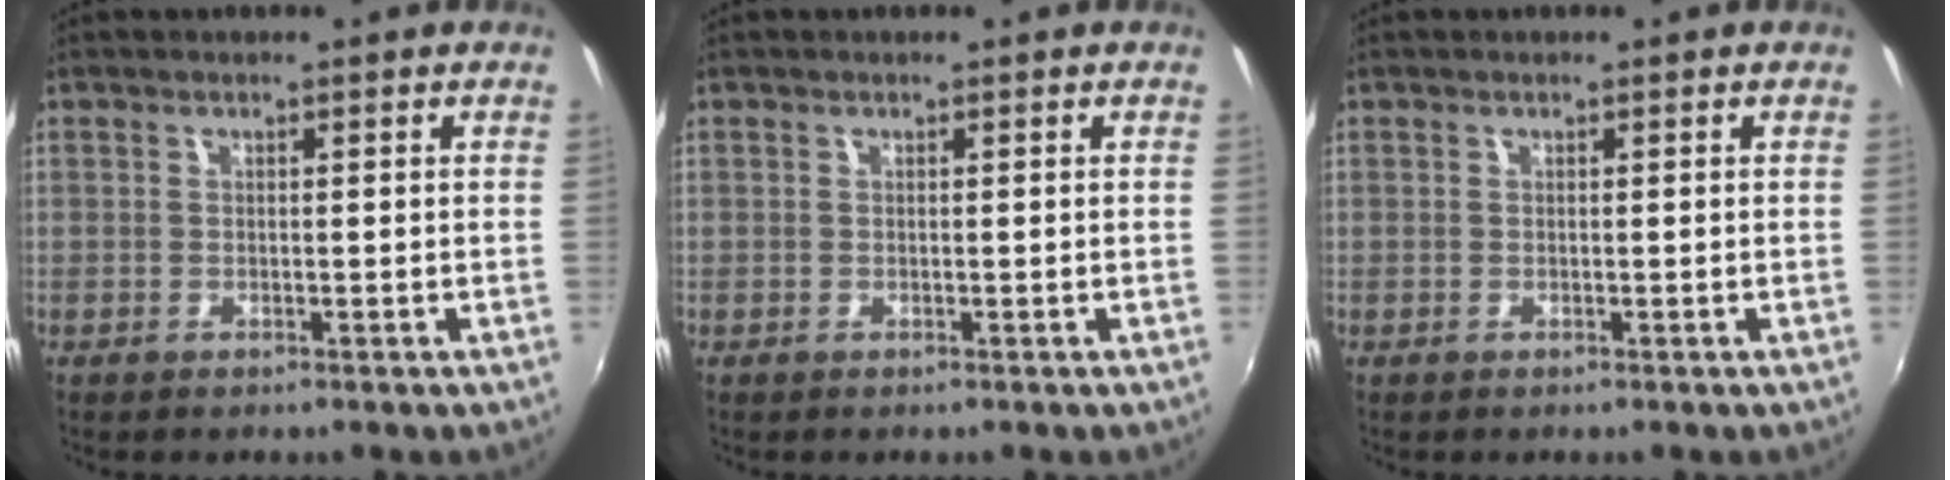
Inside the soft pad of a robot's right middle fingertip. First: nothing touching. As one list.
[{"total": 0.0}, {"total": 0.0}]